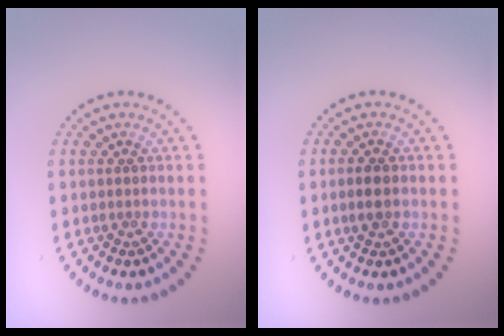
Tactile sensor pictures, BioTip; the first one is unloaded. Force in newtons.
{"total": 1.6, "press": 1.6, "slide": 0.2}